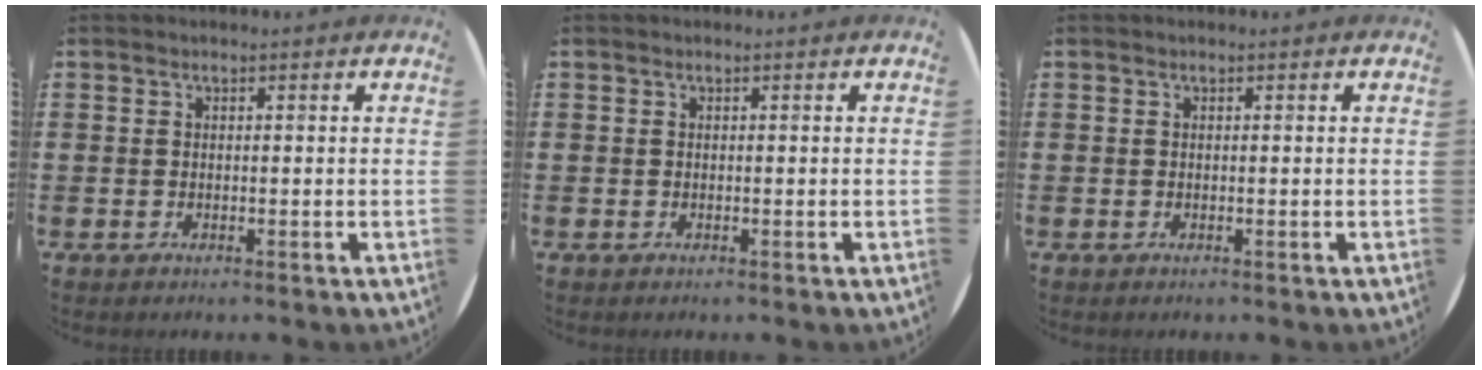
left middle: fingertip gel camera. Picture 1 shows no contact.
{"total": 0.0}
{"total": 0.0}